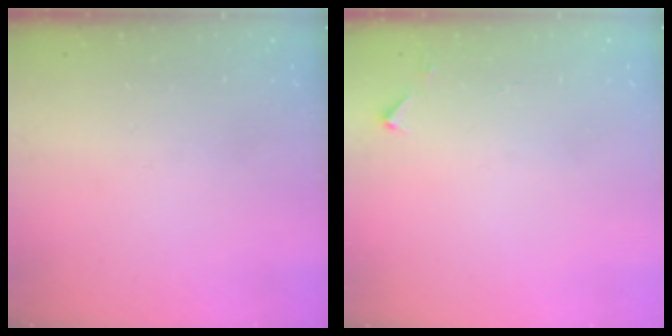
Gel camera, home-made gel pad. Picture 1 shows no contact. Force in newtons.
{"total": 2.8, "press": 2.8, "slide": 0.4}